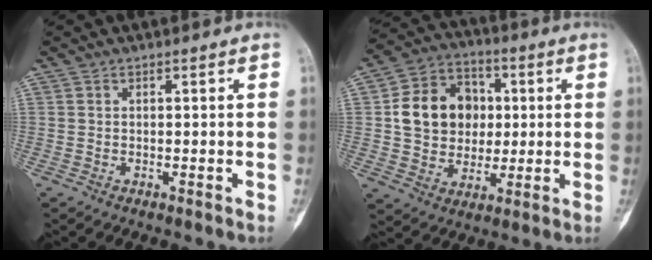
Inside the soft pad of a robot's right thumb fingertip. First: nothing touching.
{"total": 15.0, "force": [1.8, 12.5, 8.1], "torque": [-0.104, 0.014, 0.033]}